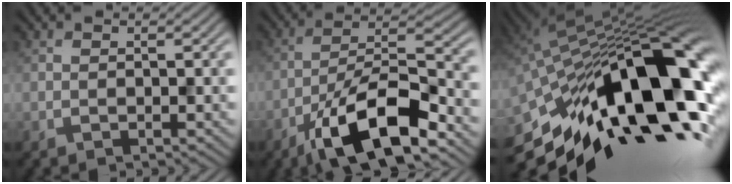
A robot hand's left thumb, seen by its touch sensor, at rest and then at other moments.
{"total": 13.6, "force": [-8.1, 4.2, 10.0], "torque": [-0.173, 0.003, -0.158]}
{"total": 19.7, "force": [-6.8, 8.0, 16.7], "torque": [-0.273, -0.009, -0.129]}